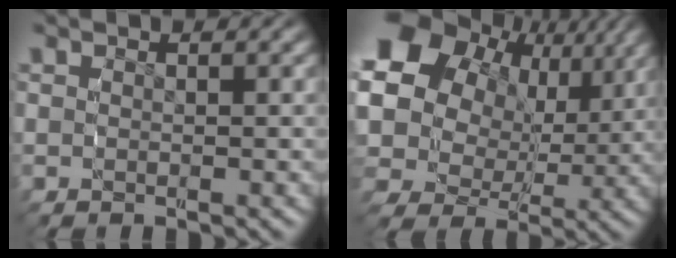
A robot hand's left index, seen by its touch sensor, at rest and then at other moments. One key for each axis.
{"total": 16.8, "fx": 3.6, "fy": 13.2, "fz": 9.7, "tx": -0.192, "ty": -0.002, "tz": 0.045}